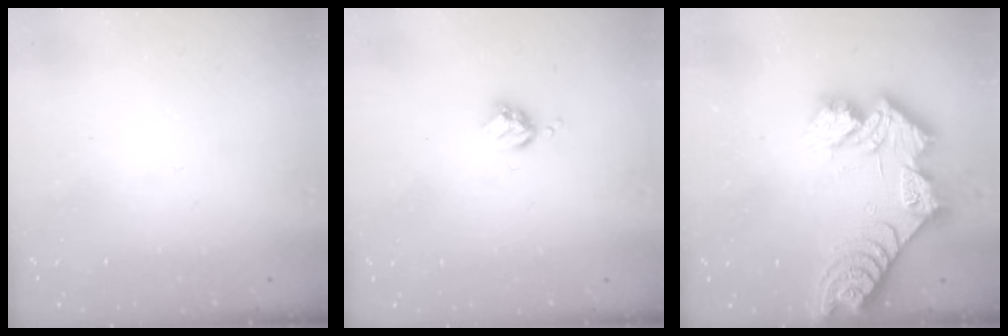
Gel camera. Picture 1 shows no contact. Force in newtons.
{"total": 3.5, "press": 3.5, "slide": 0.4}
{"total": 17.3, "press": 17.2, "slide": 1.7}